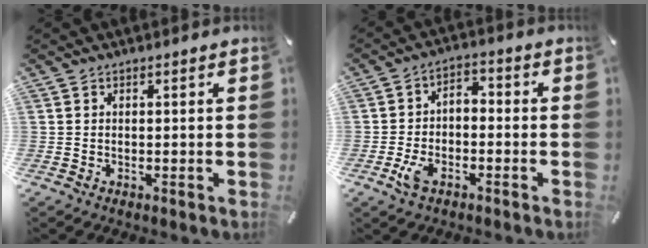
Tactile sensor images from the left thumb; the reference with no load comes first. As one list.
[{"total": 7.0, "force": [-3.5, 4.1, 4.5], "torque": [-0.097, 0.015, -0.066]}]